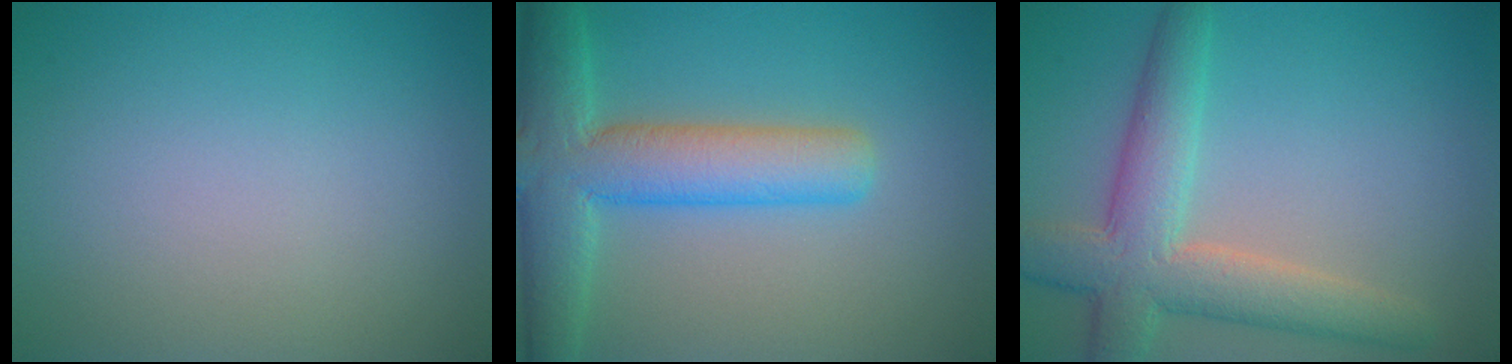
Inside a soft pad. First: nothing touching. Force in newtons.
{"total": 7.7, "press": 7.7, "slide": 0.4}
{"total": 6.5, "press": 6.5, "slide": 0.5}